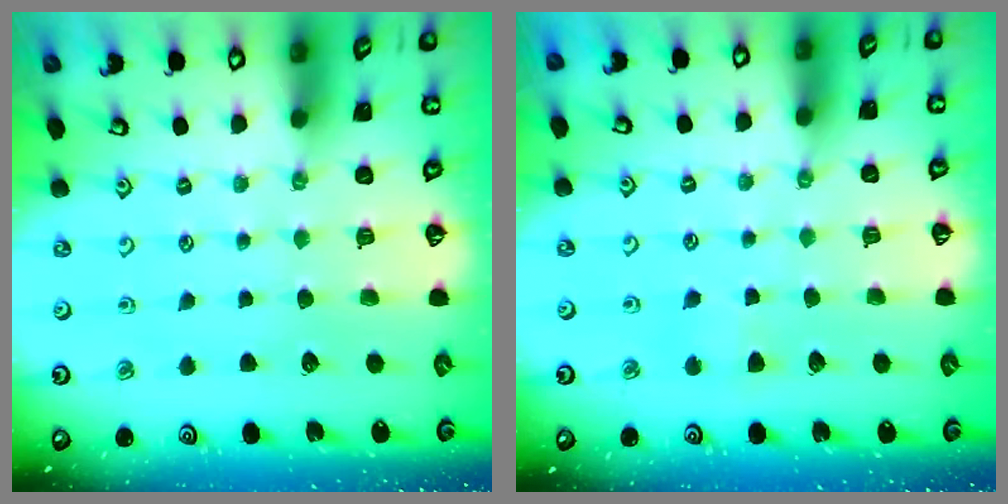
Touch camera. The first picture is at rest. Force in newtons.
{"total": 2.9, "press": 2.8, "slide": 0.4}